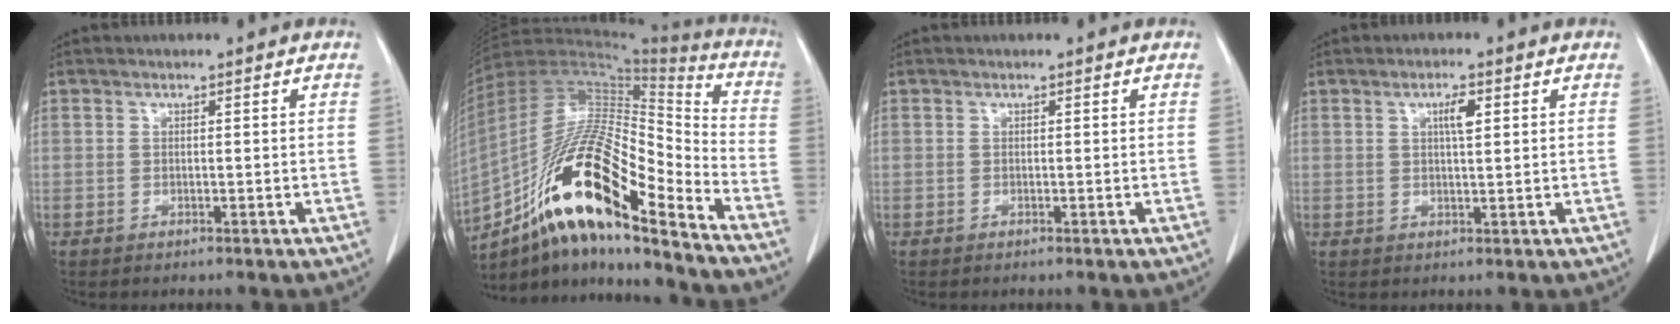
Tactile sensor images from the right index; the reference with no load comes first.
{"total": 22.7, "force": [-13.0, 4.4, 18.1], "torque": [-0.341, -0.002, -0.229]}
{"total": 0.0}
{"total": 2.9, "force": [1.0, 0.5, 2.6], "torque": [-0.046, 0.000, 0.017]}